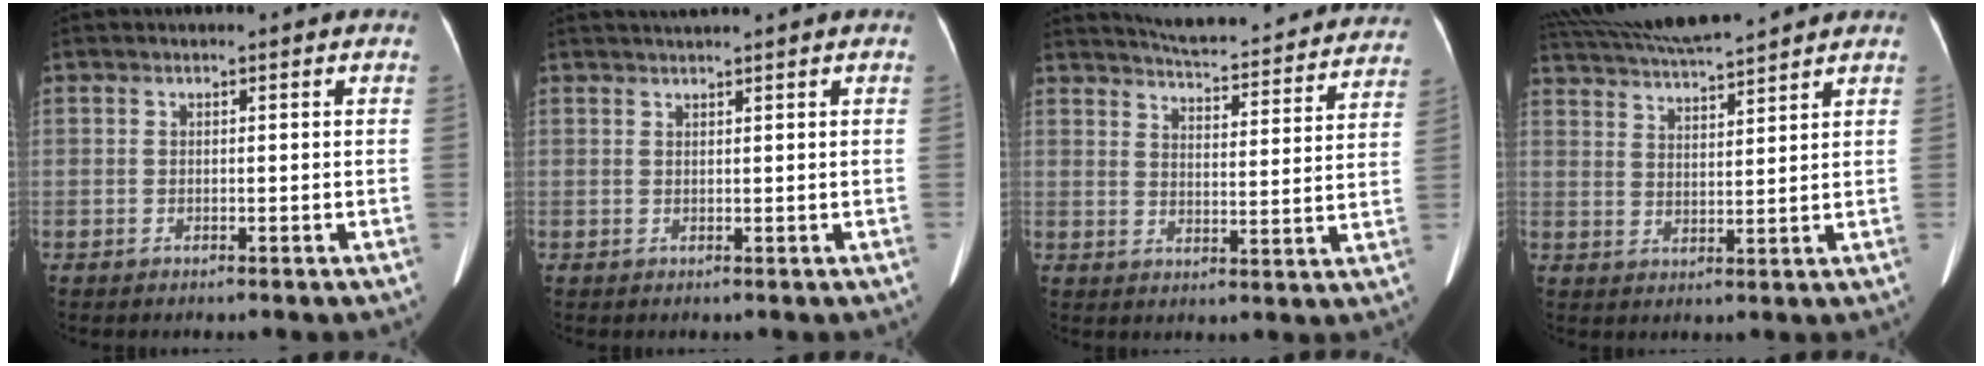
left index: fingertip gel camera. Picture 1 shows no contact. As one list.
[{"total": 1.9, "force": [1.6, -0.7, 0.6], "torque": [-0.007, 0.012, 0.035]}, {"total": 24.3, "force": [22.6, 3.7, 8.0], "torque": [-0.118, -0.040, 0.273]}, {"total": 12.4, "force": [11.4, 0.2, 5.0], "torque": [-0.107, 0.022, 0.189]}]